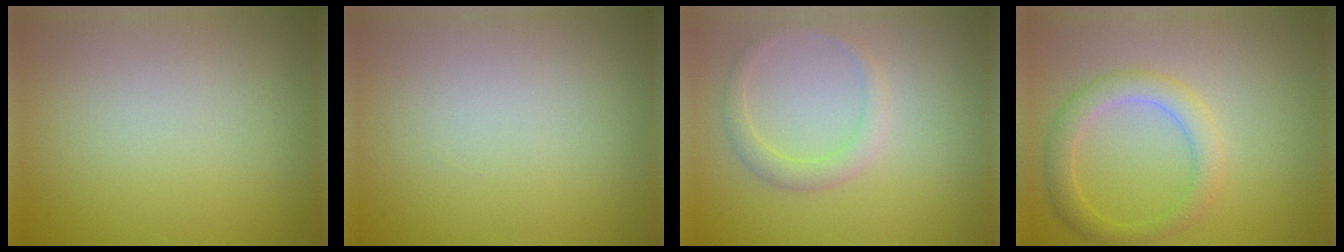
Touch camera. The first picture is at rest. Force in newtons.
{"total": 0.0}
{"total": 1.7, "press": 1.7, "slide": 0.2}
{"total": 2.8, "press": 2.8, "slide": 0.2}